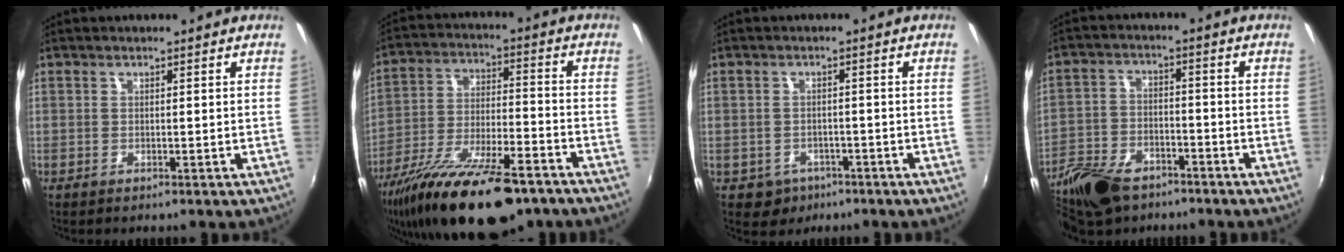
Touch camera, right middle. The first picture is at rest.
{"total": 23.1, "force": [-16.2, 7.0, 14.8], "torque": [-0.276, -0.049, -0.261]}
{"total": 4.3, "force": [-2.2, 3.5, 1.0], "torque": [-0.031, 0.002, -0.025]}
{"total": 12.5, "force": [-8.8, 6.4, 6.0], "torque": [-0.152, -0.010, -0.167]}